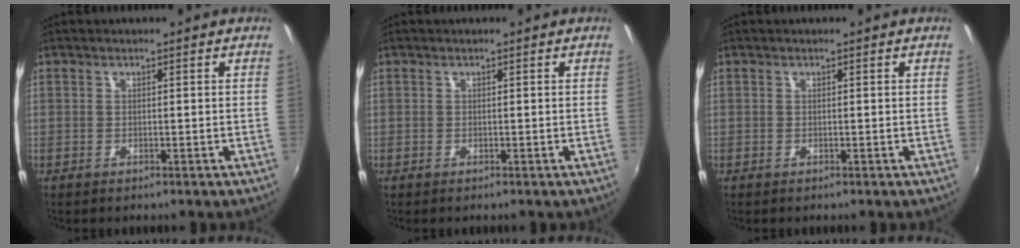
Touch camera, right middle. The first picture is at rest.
{"total": 0.0}
{"total": 0.0}